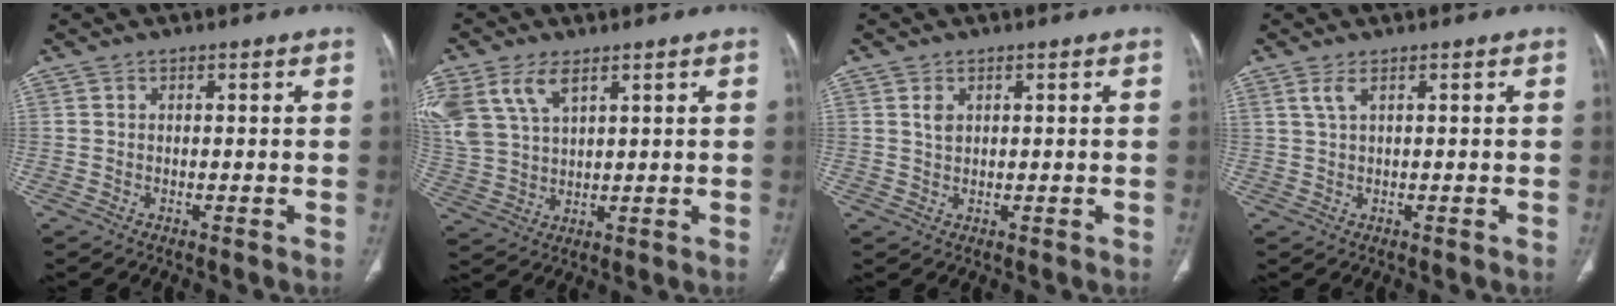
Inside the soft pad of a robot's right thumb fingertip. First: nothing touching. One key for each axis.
{"total": 11.1, "fx": 5.9, "fy": 5.9, "fz": 7.4, "tx": -0.166, "ty": -0.003, "tz": 0.129}
{"total": 1.9, "fx": 0.9, "fy": 1.2, "fz": 1.2, "tx": -0.022, "ty": -0.003, "tz": 0.023}
{"total": 2.2, "fx": 1.2, "fy": 0.4, "fz": 1.8, "tx": -0.048, "ty": 0.002, "tz": 0.032}